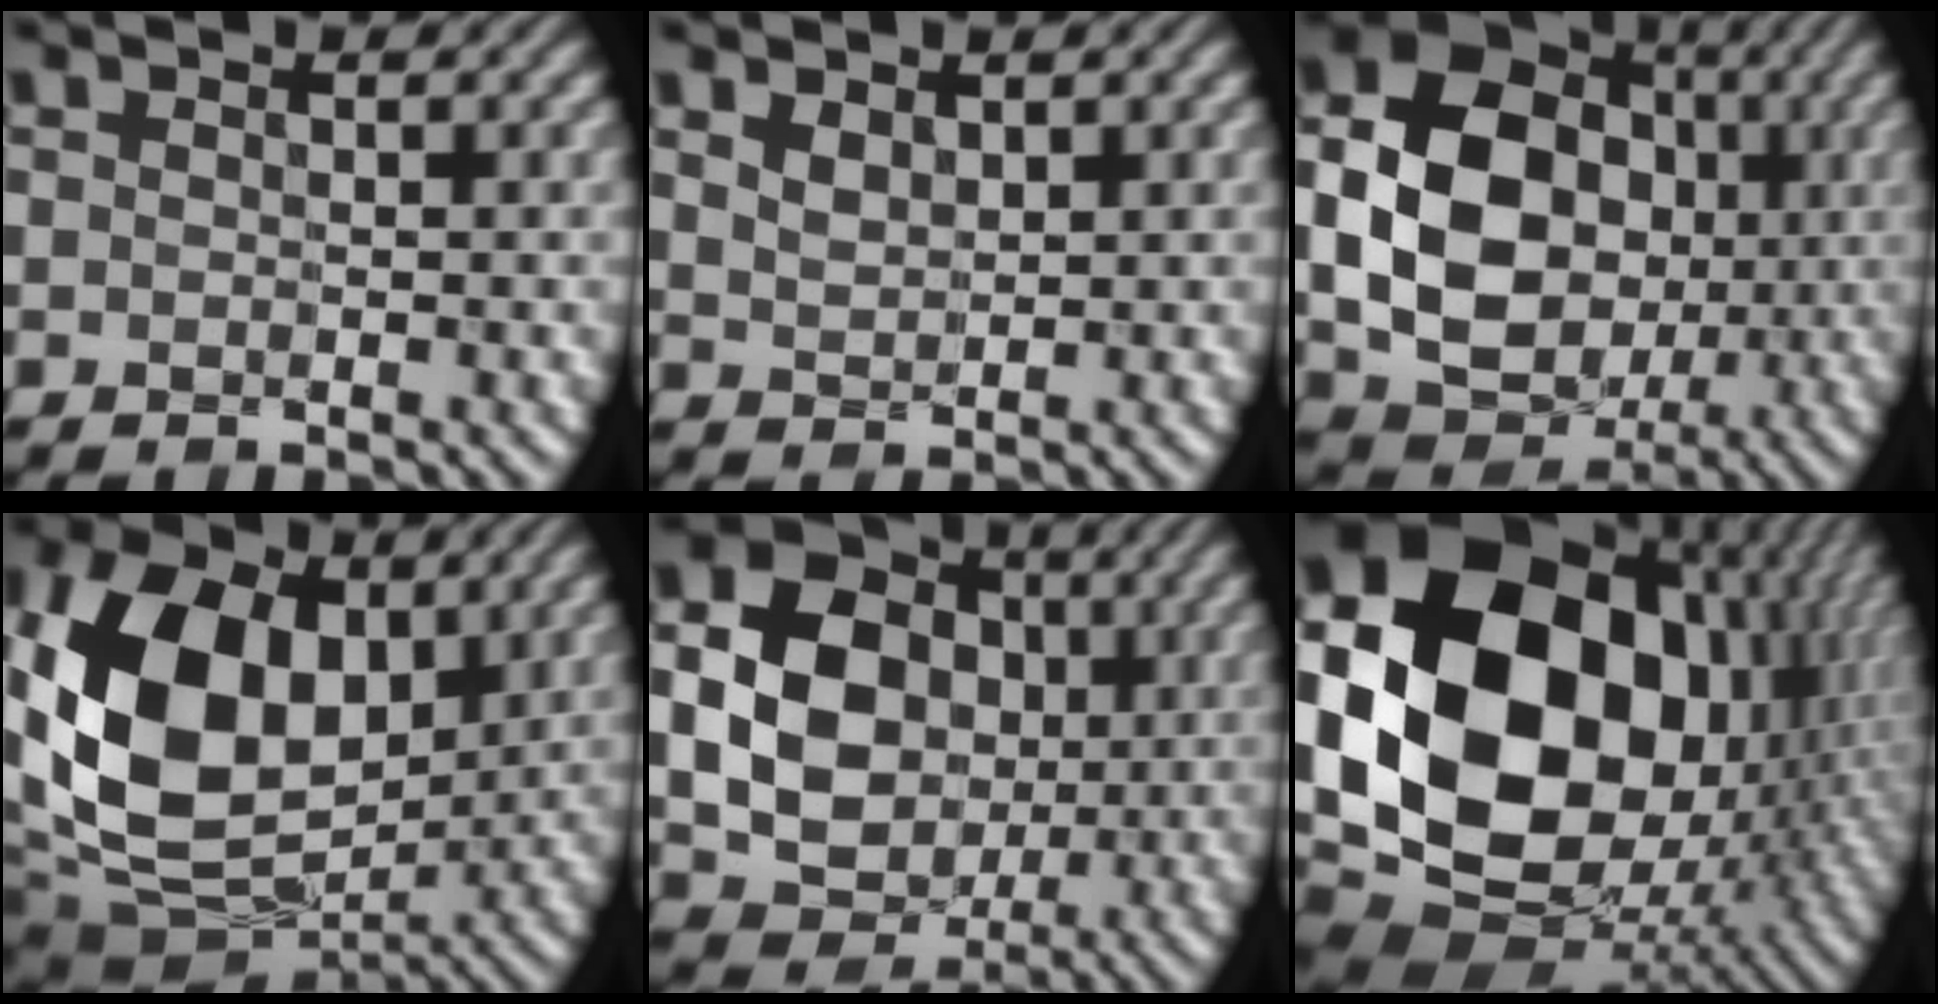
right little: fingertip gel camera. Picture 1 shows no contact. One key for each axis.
{"total": 1.7, "fx": 0.9, "fy": 1.1, "fz": 1.0, "tx": -0.026, "ty": -0.002, "tz": 0.019}
{"total": 14.0, "fx": -0.8, "fy": 10.8, "fz": 8.8, "tx": -0.184, "ty": -0.017, "tz": -0.009}
{"total": 13.3, "fx": 1.1, "fy": 9.2, "fz": 9.5, "tx": -0.201, "ty": -0.005, "tz": 0.018}
{"total": 13.0, "fx": 0.2, "fy": 10.9, "fz": 7.1, "tx": -0.161, "ty": -0.005, "tz": 0.008}
{"total": 22.5, "fx": 1.7, "fy": 16.6, "fz": 15.2, "tx": -0.353, "ty": -0.012, "tz": 0.062}